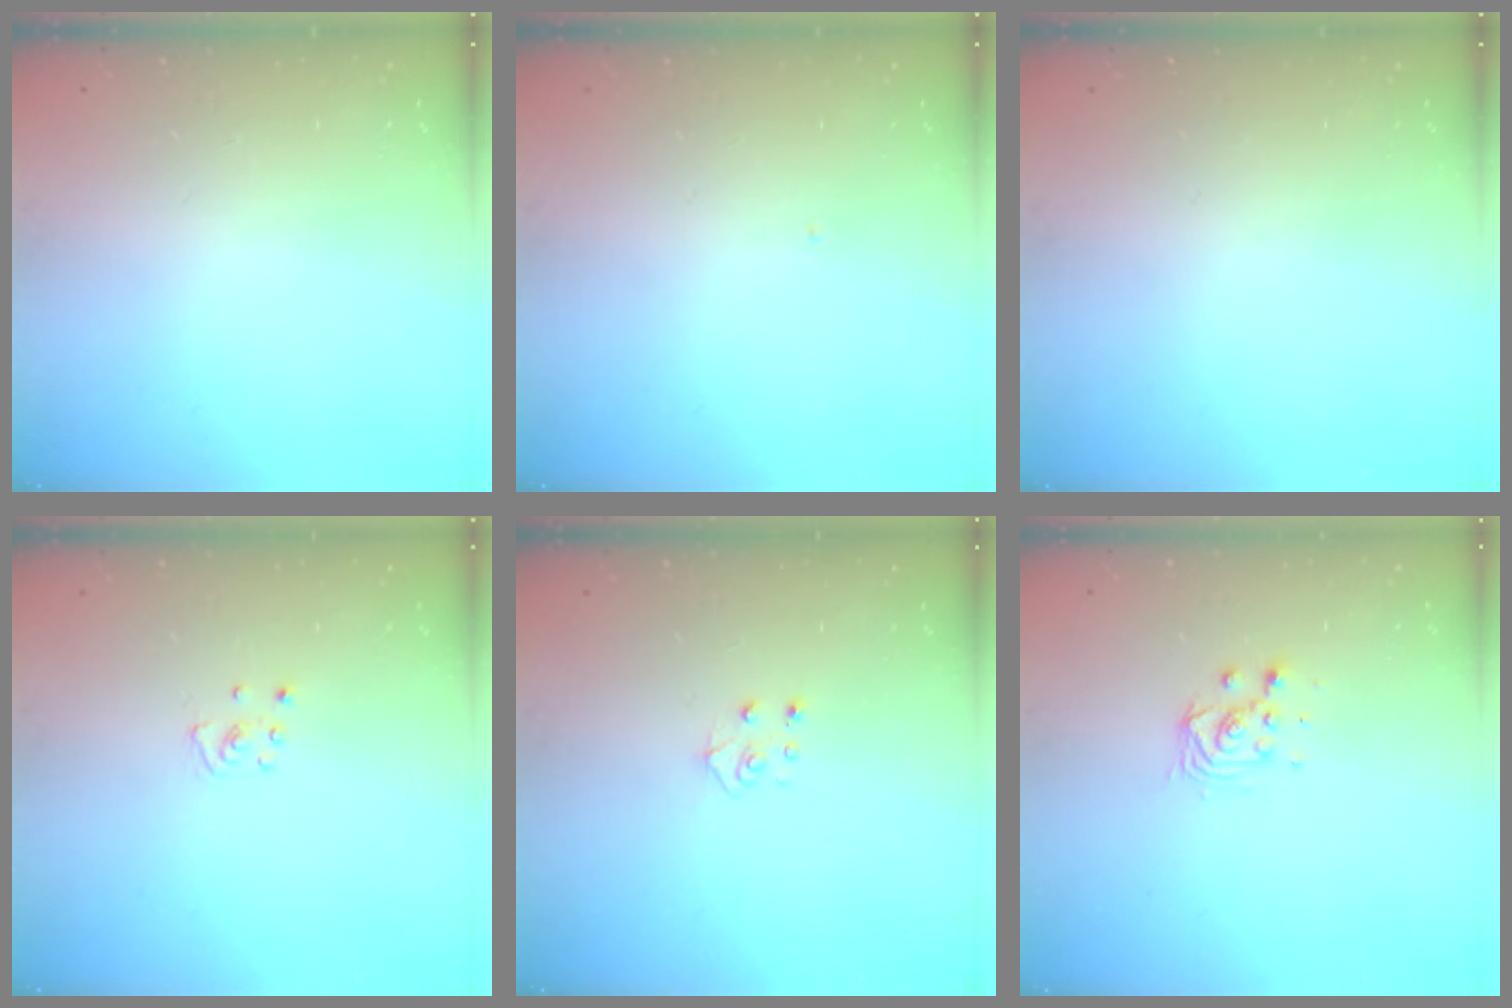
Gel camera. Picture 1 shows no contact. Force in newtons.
{"total": 0.0}
{"total": 0.0}
{"total": 3.3, "press": 3.3, "slide": 0.3}
{"total": 5.4, "press": 5.3, "slide": 0.4}
{"total": 4.2, "press": 4.2, "slide": 0.3}